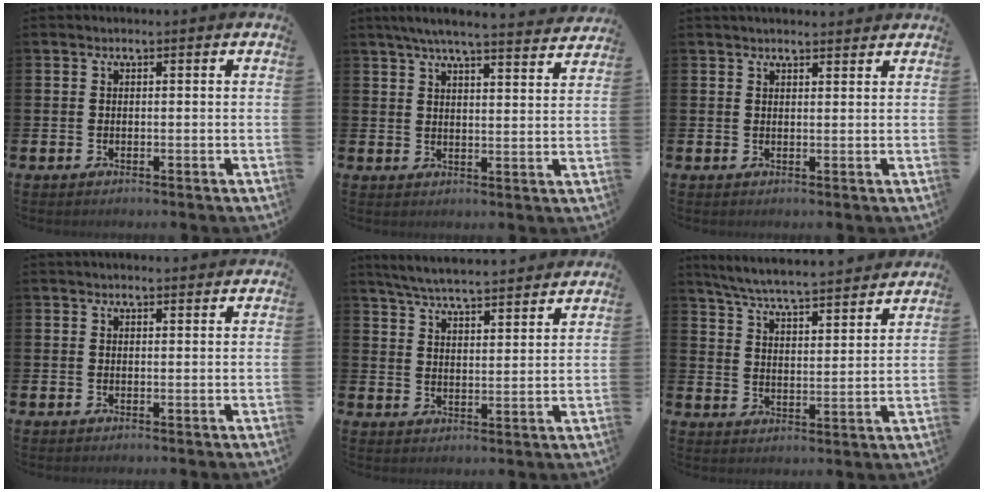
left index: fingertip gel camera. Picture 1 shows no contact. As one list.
[{"total": 6.0, "force": [5.6, 0.1, 2.0], "torque": [-0.050, -0.027, 0.099]}, {"total": 1.8, "force": [1.8, 0.3, 0.2], "torque": [0.005, -0.007, 0.030]}, {"total": 1.3, "force": [1.2, 0.2, 0.3], "torque": [-0.003, 0.000, 0.021]}, {"total": 6.1, "force": [5.9, 0.2, 1.3], "torque": [-0.039, -0.040, 0.103]}, {"total": 6.3, "force": [6.1, 0.1, 1.6], "torque": [-0.054, -0.049, 0.105]}]